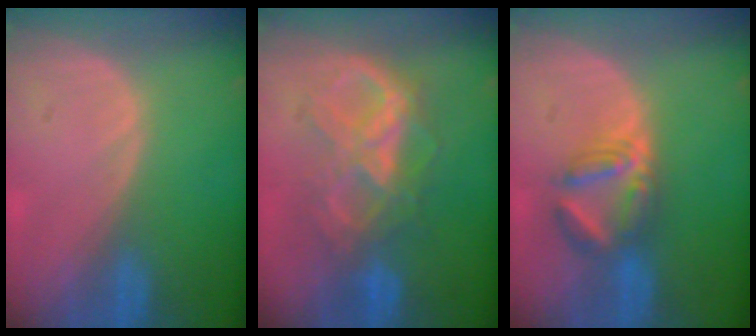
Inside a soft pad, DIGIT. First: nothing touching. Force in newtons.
{"total": 7.9, "press": 7.9, "slide": 0.6}
{"total": 5.8, "press": 5.7, "slide": 1.2}